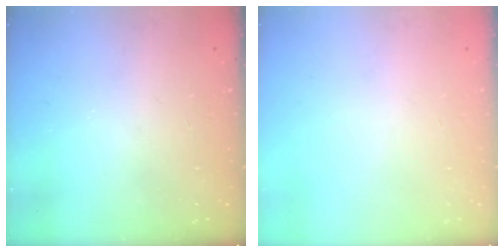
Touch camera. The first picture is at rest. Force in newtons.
{"total": 0.0}